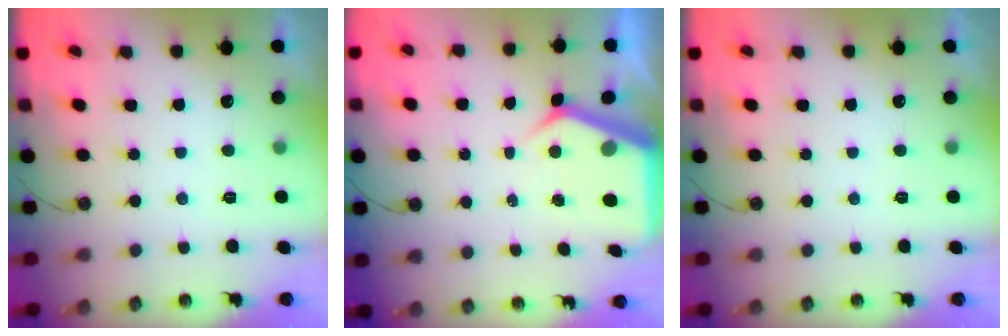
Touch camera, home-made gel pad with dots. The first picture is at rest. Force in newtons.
{"total": 6.5, "press": 6.5, "slide": 0.6}
{"total": 0.0}